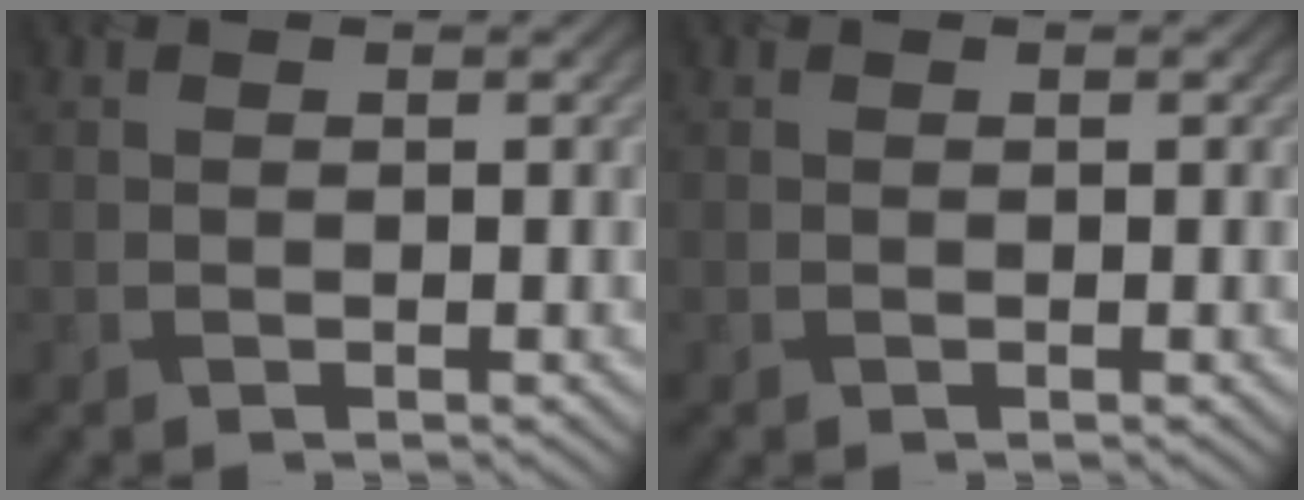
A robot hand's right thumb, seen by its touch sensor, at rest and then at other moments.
{"total": 0.0}